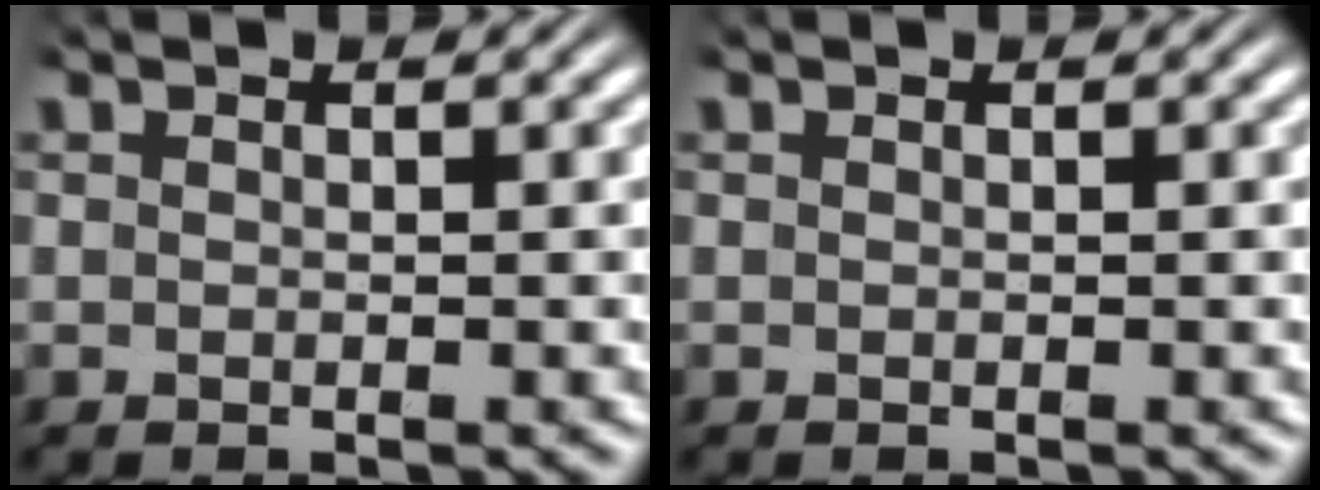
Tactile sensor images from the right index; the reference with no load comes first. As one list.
[{"total": 0.0}]